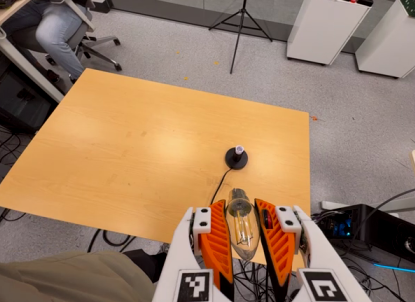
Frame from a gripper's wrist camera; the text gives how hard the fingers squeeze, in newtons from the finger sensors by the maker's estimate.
{"total": 20.0, "left": 21.6, "right": 18.4}